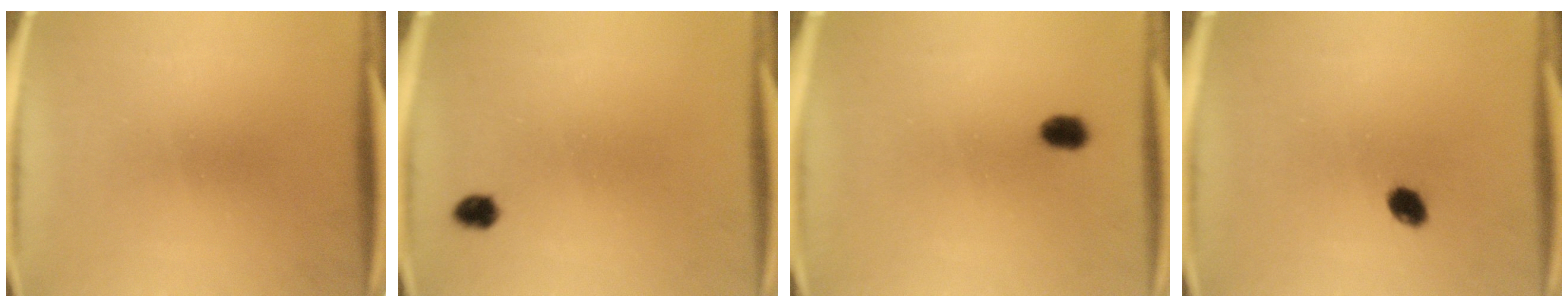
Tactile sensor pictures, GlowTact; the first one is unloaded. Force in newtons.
{"total": 2.1}
{"total": 2.6}
{"total": 3.1}